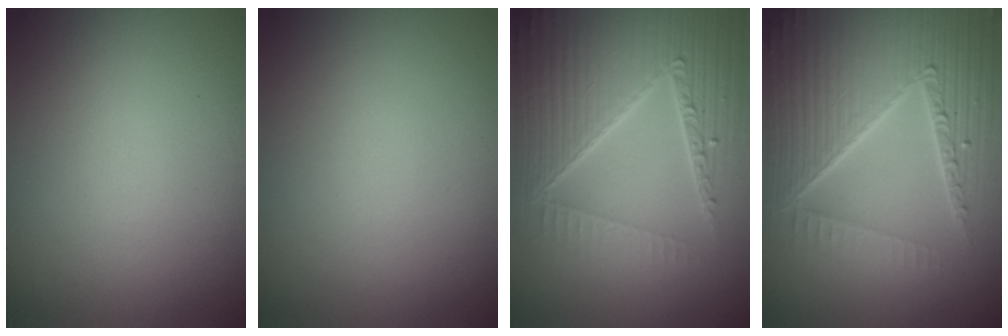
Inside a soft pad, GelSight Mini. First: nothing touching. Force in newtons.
{"total": 0.0}
{"total": 7.9, "press": 5.8, "slide": 5.3}
{"total": 8.6, "press": 6.0, "slide": 6.2}